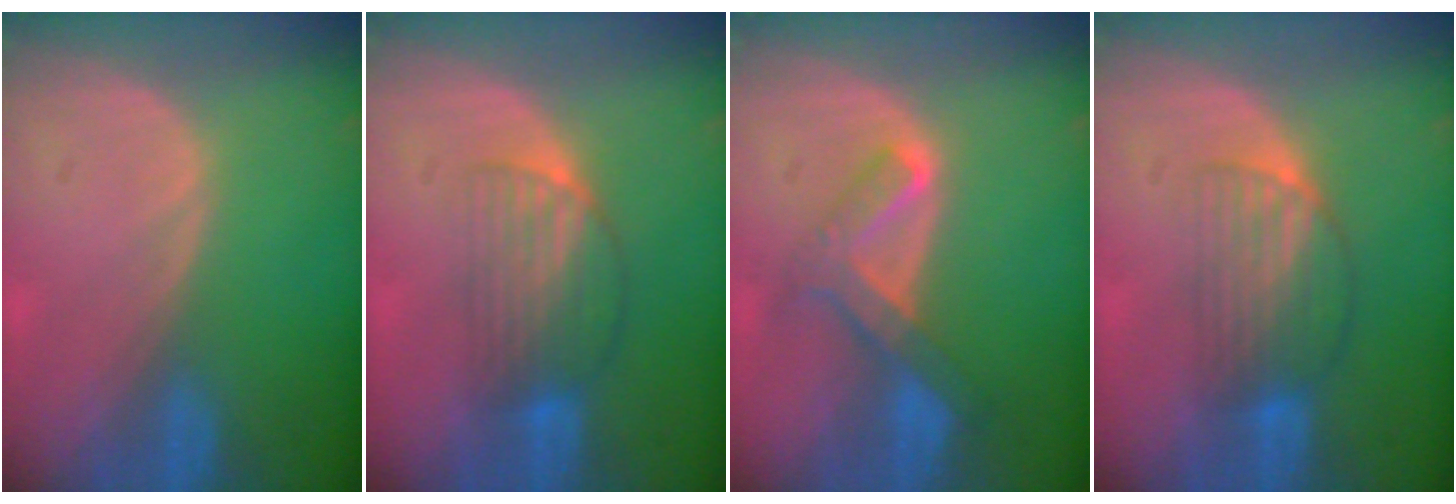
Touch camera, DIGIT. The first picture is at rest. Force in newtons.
{"total": 6.6, "press": 5.6, "slide": 3.4}
{"total": 6.7, "press": 5.7, "slide": 3.5}
{"total": 6.6, "press": 5.6, "slide": 3.4}